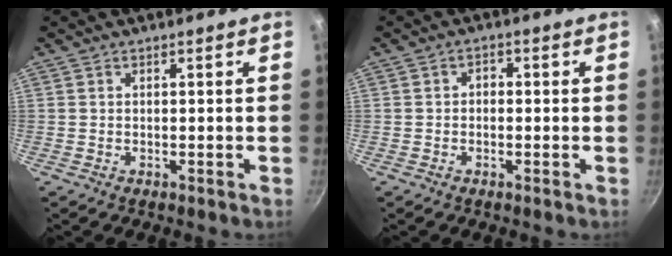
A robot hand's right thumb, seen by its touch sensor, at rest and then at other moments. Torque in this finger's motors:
{"motor_torque": [-0.40, 0.24, -0.05, 0.10, 0.06]}